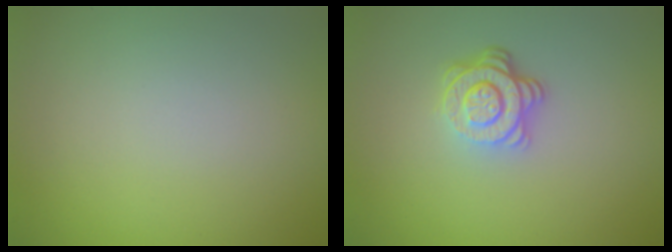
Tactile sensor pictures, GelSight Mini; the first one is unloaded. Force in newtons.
{"total": 3.8, "press": 2.7, "slide": 2.6}